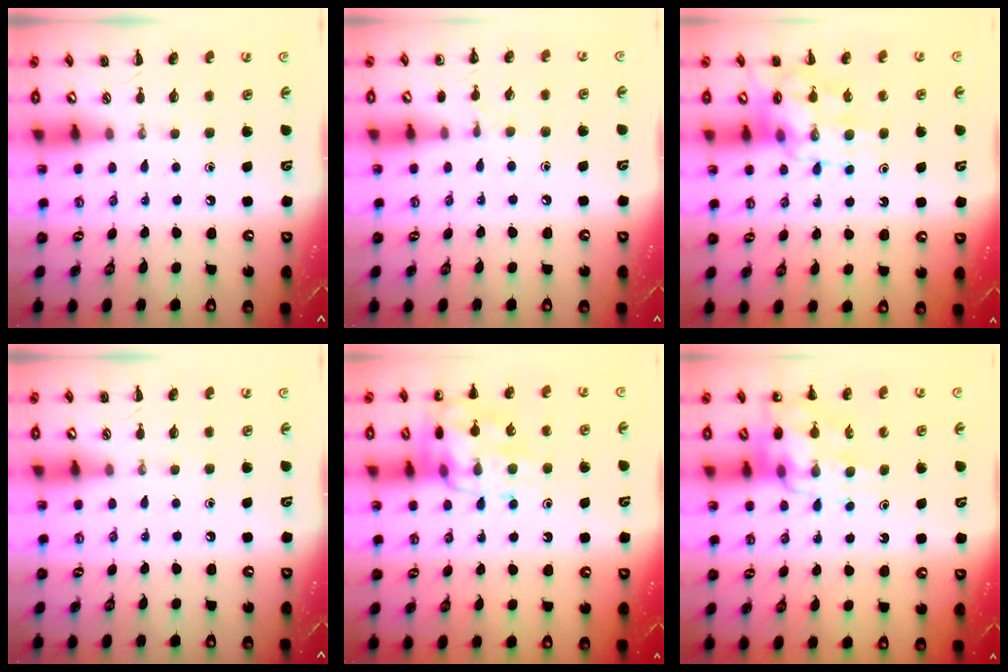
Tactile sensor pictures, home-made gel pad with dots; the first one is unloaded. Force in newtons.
{"total": 5.5, "press": 5.2, "slide": 1.8}
{"total": 12.0, "press": 11.7, "slide": 2.4}
{"total": 0.0}
{"total": 16.1, "press": 16.1, "slide": 1.0}
{"total": 15.0, "press": 14.5, "slide": 3.7}